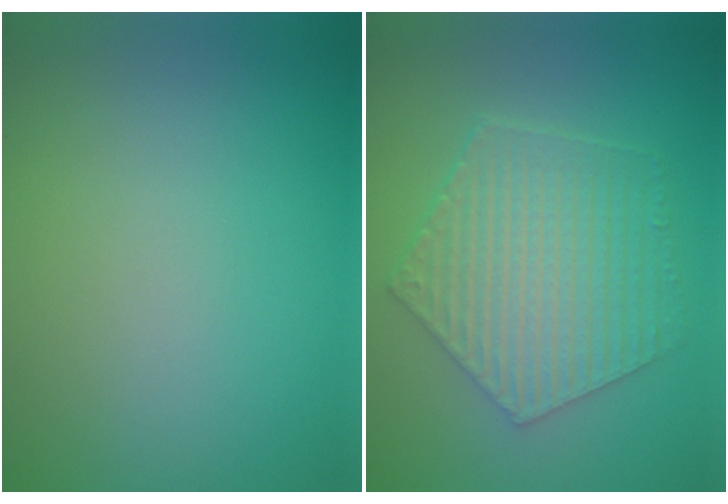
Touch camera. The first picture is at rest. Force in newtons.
{"total": 6.2, "press": 4.8, "slide": 4.0}